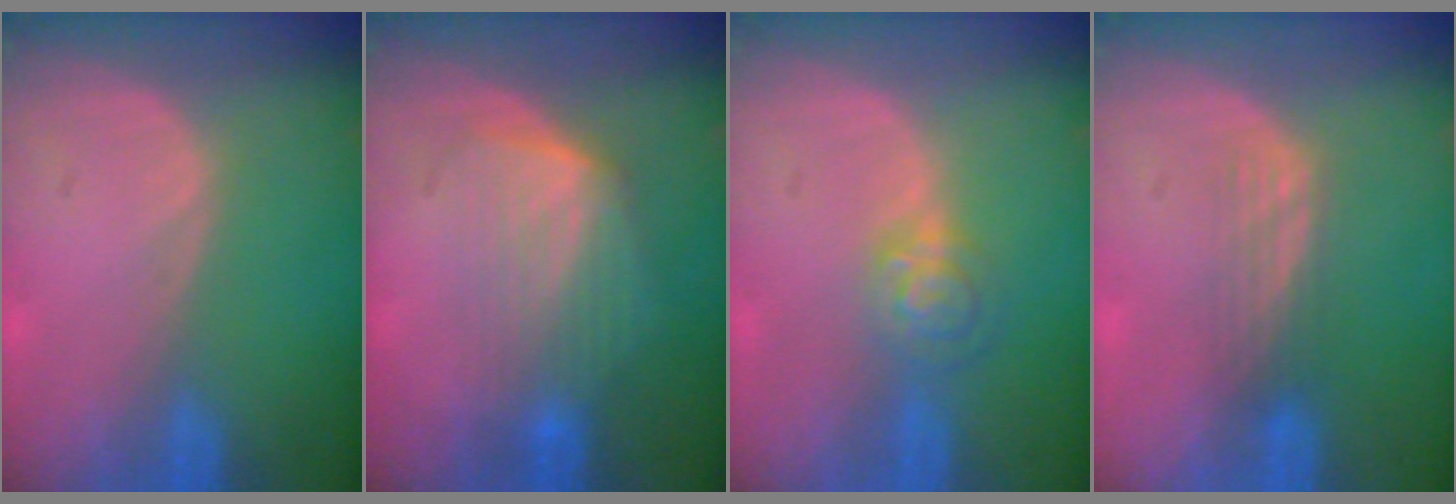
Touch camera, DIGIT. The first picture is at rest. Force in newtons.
{"total": 6.3, "press": 6.1, "slide": 1.6}
{"total": 4.1, "press": 3.7, "slide": 1.7}
{"total": 2.9, "press": 2.5, "slide": 1.5}